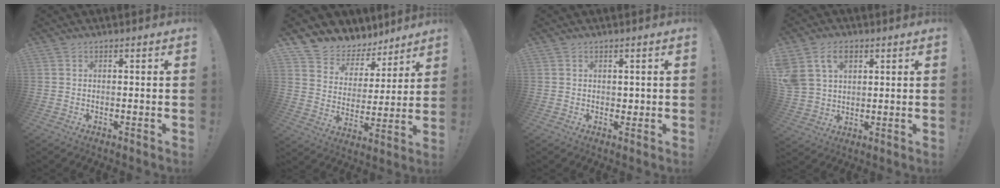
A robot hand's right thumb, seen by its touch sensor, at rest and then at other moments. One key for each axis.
{"total": 7.4, "fx": 5.6, "fy": 4.8, "fz": 0.7, "tx": -0.017, "ty": -0.056, "tz": 0.107}
{"total": 1.4, "fx": 0.5, "fy": 1.3, "fz": 0.2, "tx": 0.009, "ty": -0.005, "tz": 0.006}
{"total": 10.3, "fx": 5.1, "fy": 7.3, "fz": 5.3, "tx": -0.105, "ty": -0.009, "tz": 0.103}